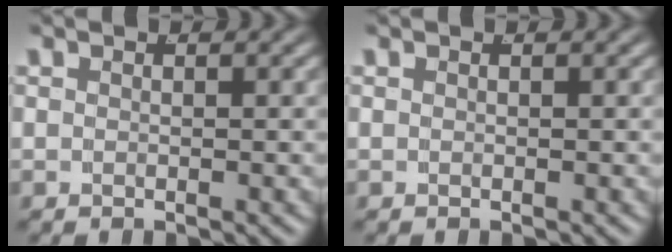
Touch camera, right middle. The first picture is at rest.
{"total": 0.0}